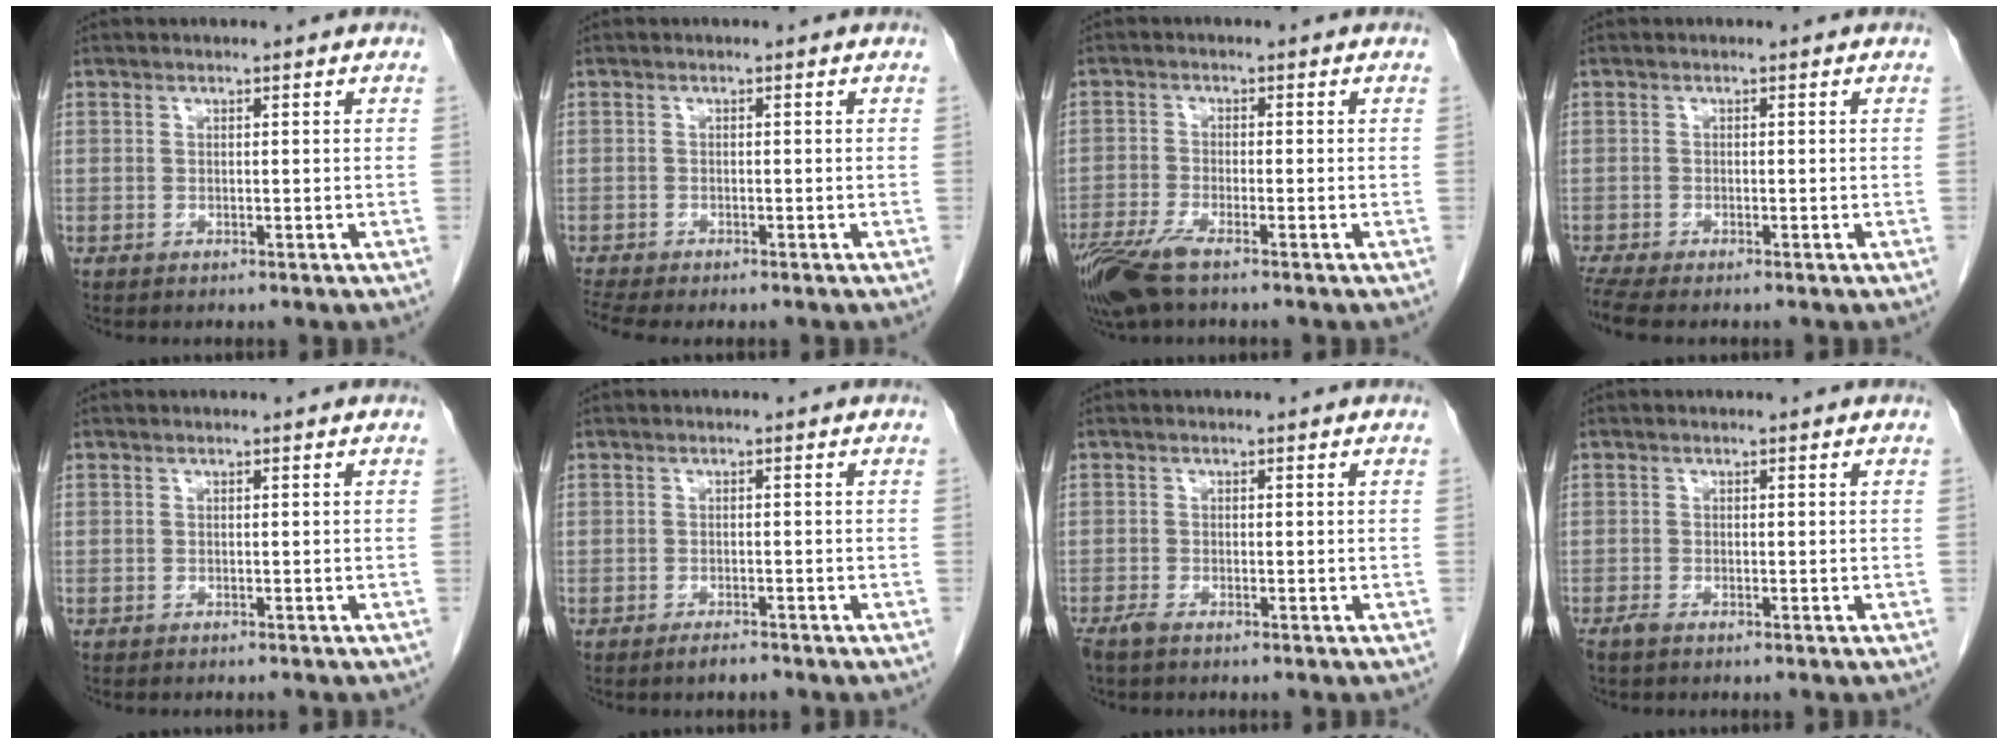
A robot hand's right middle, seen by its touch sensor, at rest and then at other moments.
{"total": 3.4, "force": [-3.0, 0.5, 1.6], "torque": [-0.034, -0.005, -0.048]}
{"total": 7.4, "force": [-5.2, 1.4, 5.0], "torque": [-0.102, -0.017, -0.098]}
{"total": 3.6, "force": [-3.1, 0.3, 1.8], "torque": [-0.038, -0.011, -0.056]}
{"total": 1.6, "force": [-1.5, 0.3, 0.6], "torque": [-0.010, -0.002, -0.017]}
{"total": 1.6, "force": [-1.3, 0.3, 0.8], "torque": [-0.017, -0.002, -0.019]}
{"total": 1.7, "force": [-1.4, 0.3, 1.0], "torque": [-0.026, -0.005, -0.026]}
{"total": 1.0, "force": [-0.8, 0.2, 0.6], "torque": [-0.019, -0.003, -0.016]}